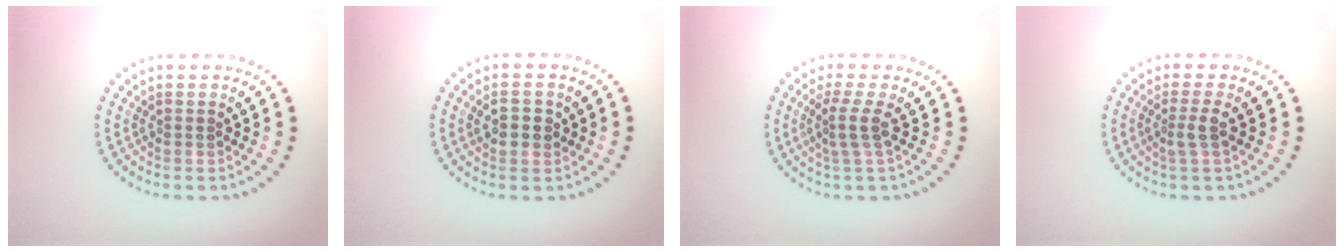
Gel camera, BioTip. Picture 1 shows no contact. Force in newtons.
{"total": 2.0, "press": 2.0, "slide": 0.2}
{"total": 2.2, "press": 1.5, "slide": 1.7}
{"total": 1.8, "press": 1.3, "slide": 1.2}